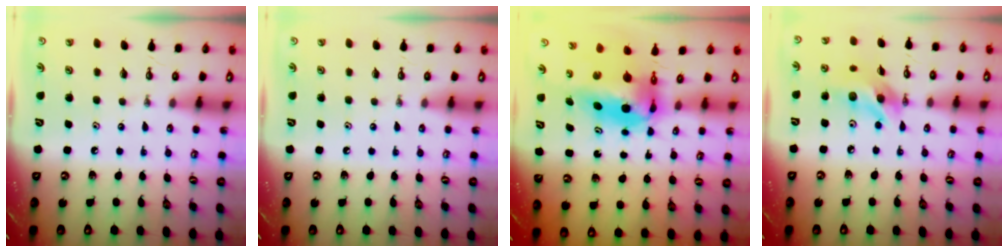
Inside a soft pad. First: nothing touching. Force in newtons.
{"total": 1.0, "press": 0.0, "slide": 1.0}
{"total": 7.4, "press": 7.2, "slide": 1.8}
{"total": 12.3, "press": 12.3, "slide": 0.7}